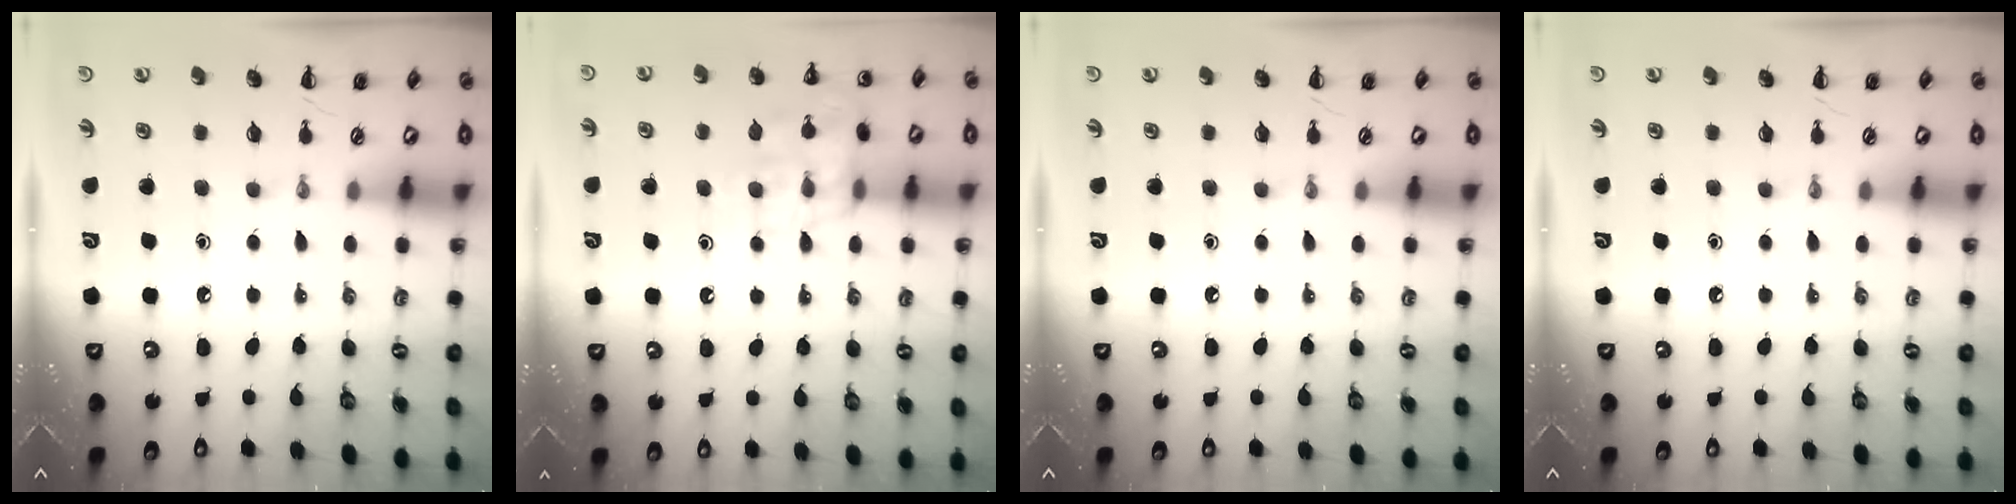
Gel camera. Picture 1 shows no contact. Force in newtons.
{"total": 14.5, "press": 14.4, "slide": 1.9}
{"total": 0.0}
{"total": 0.0}